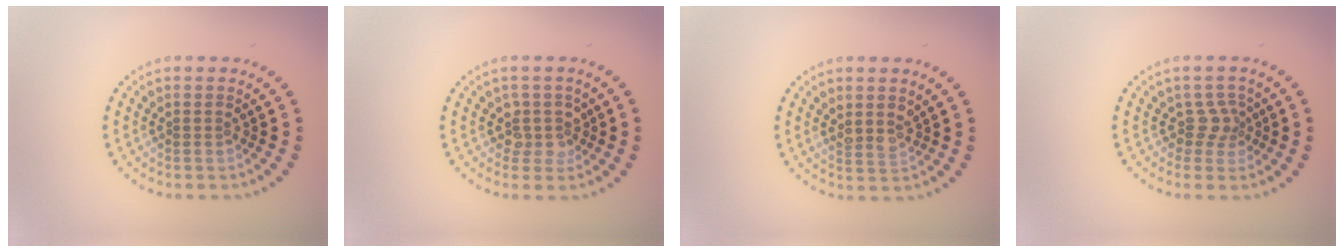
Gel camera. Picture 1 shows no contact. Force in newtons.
{"total": 2.1, "press": 1.6, "slide": 1.4}
{"total": 1.8, "press": 1.6, "slide": 0.9}
{"total": 2.0, "press": 1.4, "slide": 1.4}